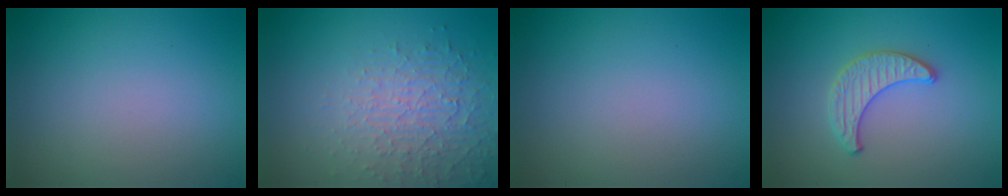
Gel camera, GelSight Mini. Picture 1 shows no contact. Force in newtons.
{"total": 4.9, "press": 3.2, "slide": 3.6}
{"total": 0.0}
{"total": 2.0, "press": 2.0, "slide": 0.1}